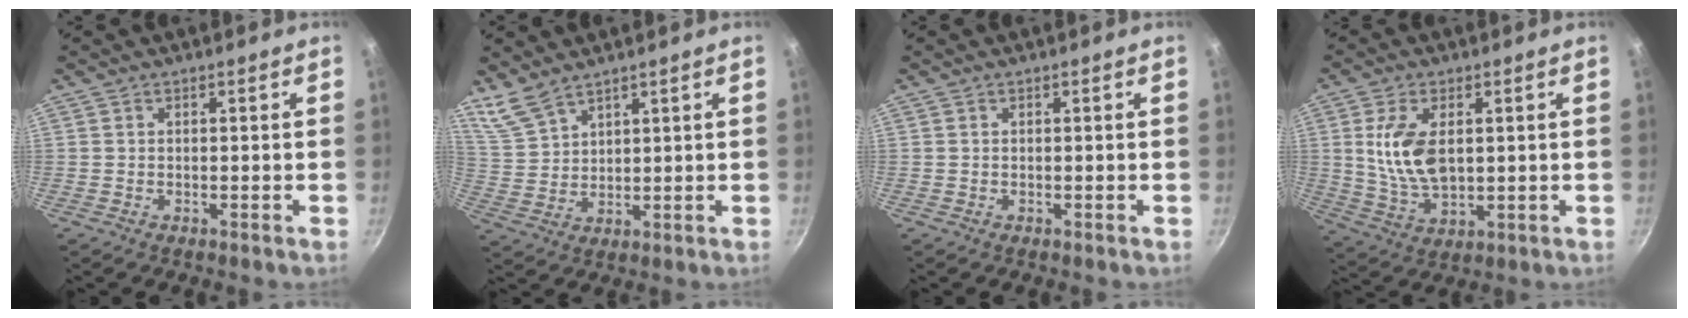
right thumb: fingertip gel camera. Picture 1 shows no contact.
{"total": 6.4, "force": [5.5, 2.4, 2.2], "torque": [-0.039, -0.021, 0.125]}
{"total": 0.0}
{"total": 10.8, "force": [1.9, 6.0, 8.7], "torque": [-0.163, -0.016, 0.044]}